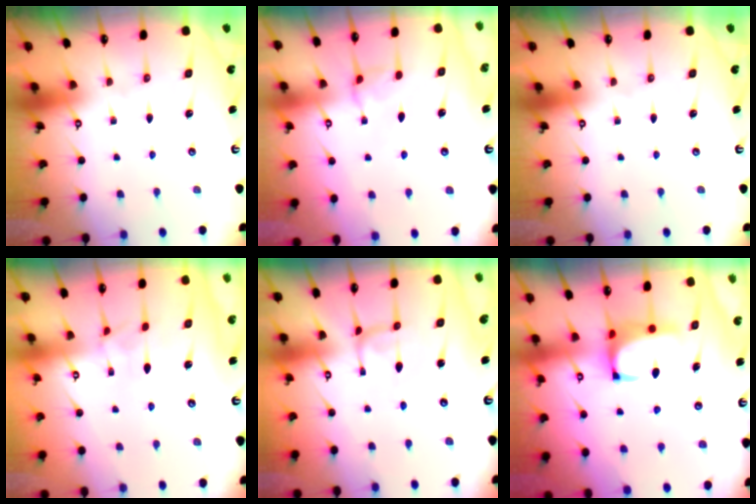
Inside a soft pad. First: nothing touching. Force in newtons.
{"total": 2.8, "press": 2.8, "slide": 0.4}
{"total": 0.0}
{"total": 2.6, "press": 2.5, "slide": 0.6}
{"total": 1.4, "press": 1.3, "slide": 0.3}
{"total": 1.7, "press": 1.5, "slide": 0.7}